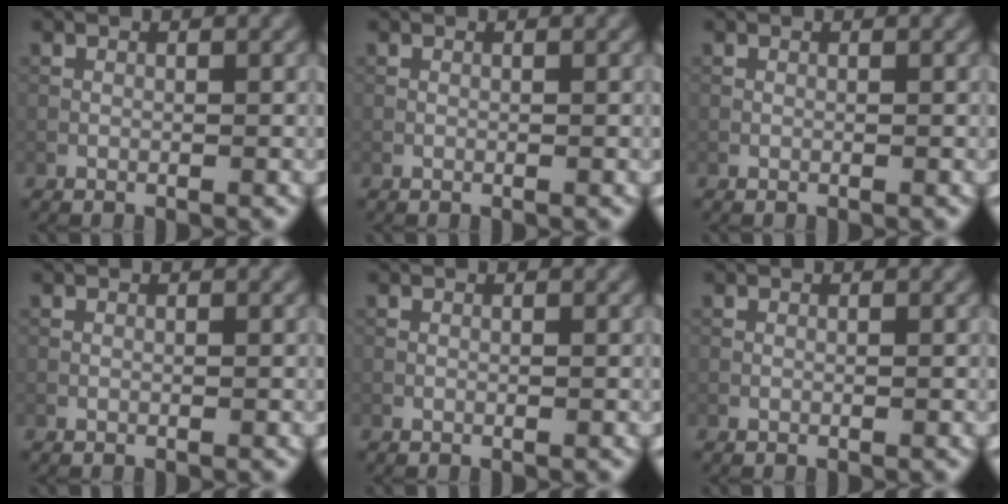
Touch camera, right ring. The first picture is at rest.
{"total": 0.0}
{"total": 0.0}
{"total": 0.0}
{"total": 0.0}
{"total": 0.0}